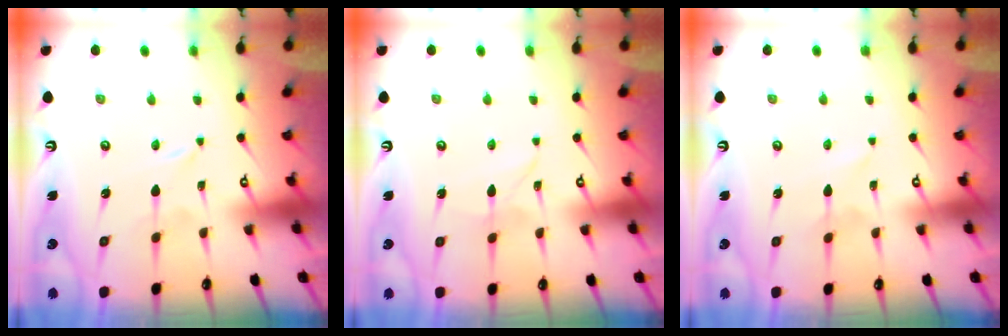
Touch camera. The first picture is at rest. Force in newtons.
{"total": 2.9, "press": 2.9, "slide": 0.3}
{"total": 1.9, "press": 1.9, "slide": 0.2}